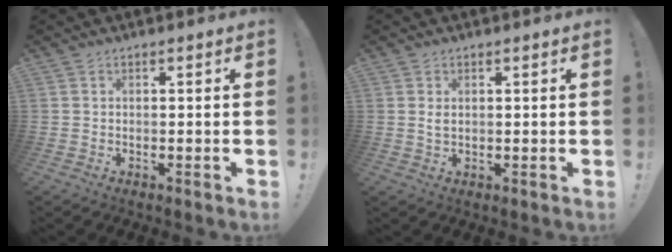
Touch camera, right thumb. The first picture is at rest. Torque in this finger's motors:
{"motor_torque": [-0.17, 0.14, -0.14, 0.12, 0.09]}